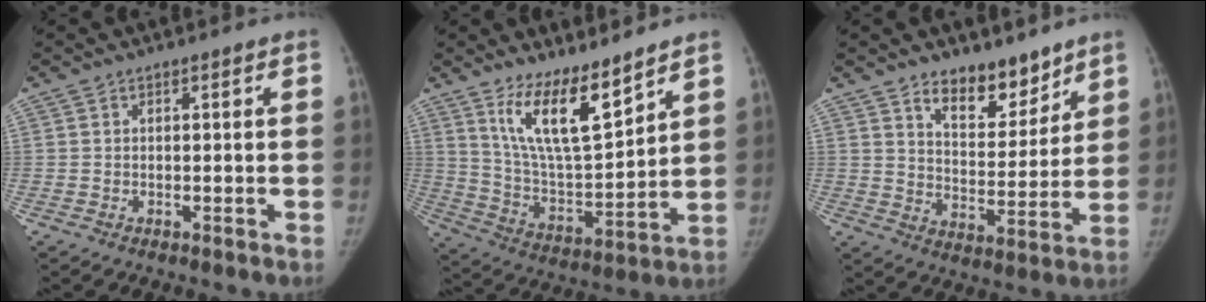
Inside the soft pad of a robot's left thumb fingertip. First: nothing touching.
{"total": 13.5, "force": [9.4, 3.7, 8.9], "torque": [-0.135, -0.075, 0.188]}
{"total": 10.6, "force": [7.9, 5.0, 4.9], "torque": [-0.044, -0.062, 0.136]}